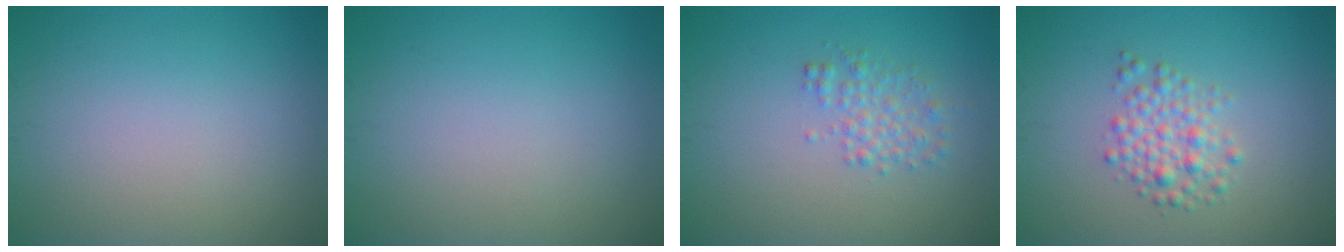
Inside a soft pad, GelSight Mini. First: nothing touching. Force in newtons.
{"total": 0.0}
{"total": 2.0, "press": 2.0, "slide": 0.0}
{"total": 2.8, "press": 2.8, "slide": 0.1}